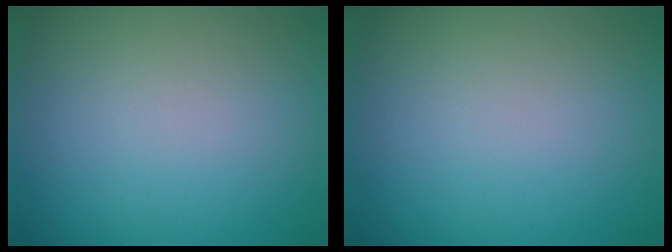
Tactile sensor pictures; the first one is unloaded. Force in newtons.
{"total": 0.0}